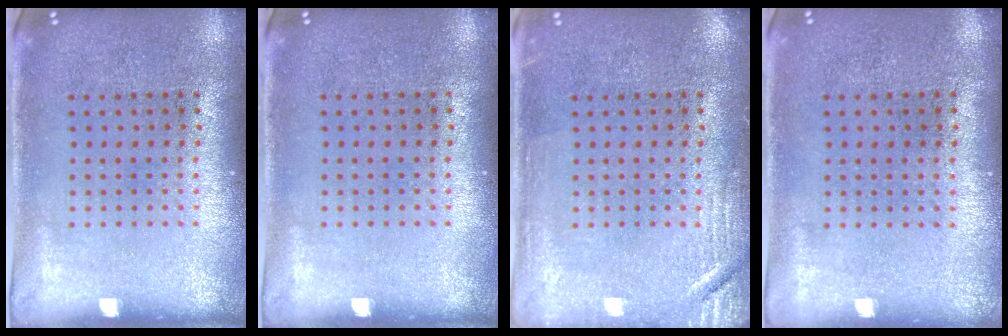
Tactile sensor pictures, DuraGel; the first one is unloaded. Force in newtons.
{"total": 0.0}
{"total": 2.3, "press": 2.2, "slide": 0.4}
{"total": 0.0}